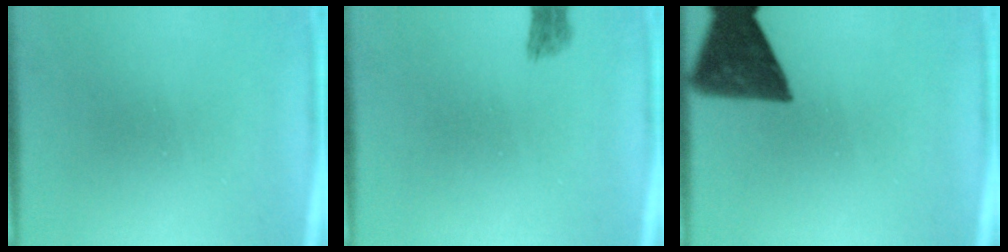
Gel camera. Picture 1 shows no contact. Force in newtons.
{"total": 1.6}
{"total": 10.4}